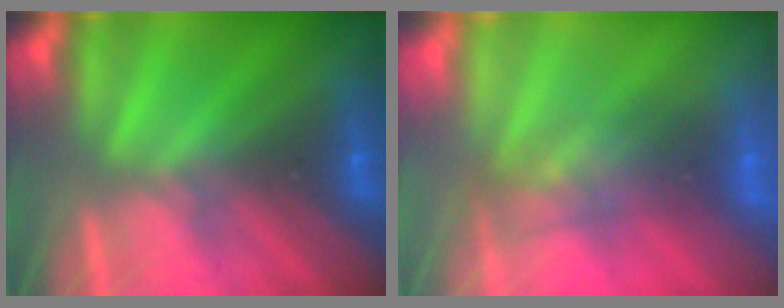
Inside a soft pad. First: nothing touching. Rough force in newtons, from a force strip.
{"total": 2.7}